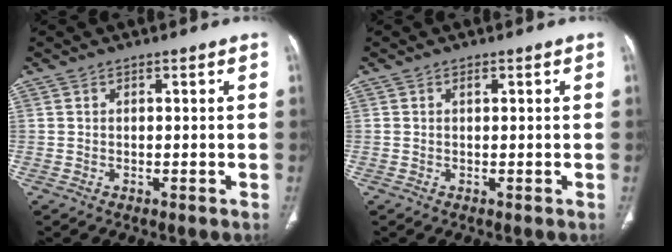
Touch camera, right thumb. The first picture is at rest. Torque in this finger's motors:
{"motor_torque": [-0.60, 0.93, 0.01, 0.26, -0.03]}